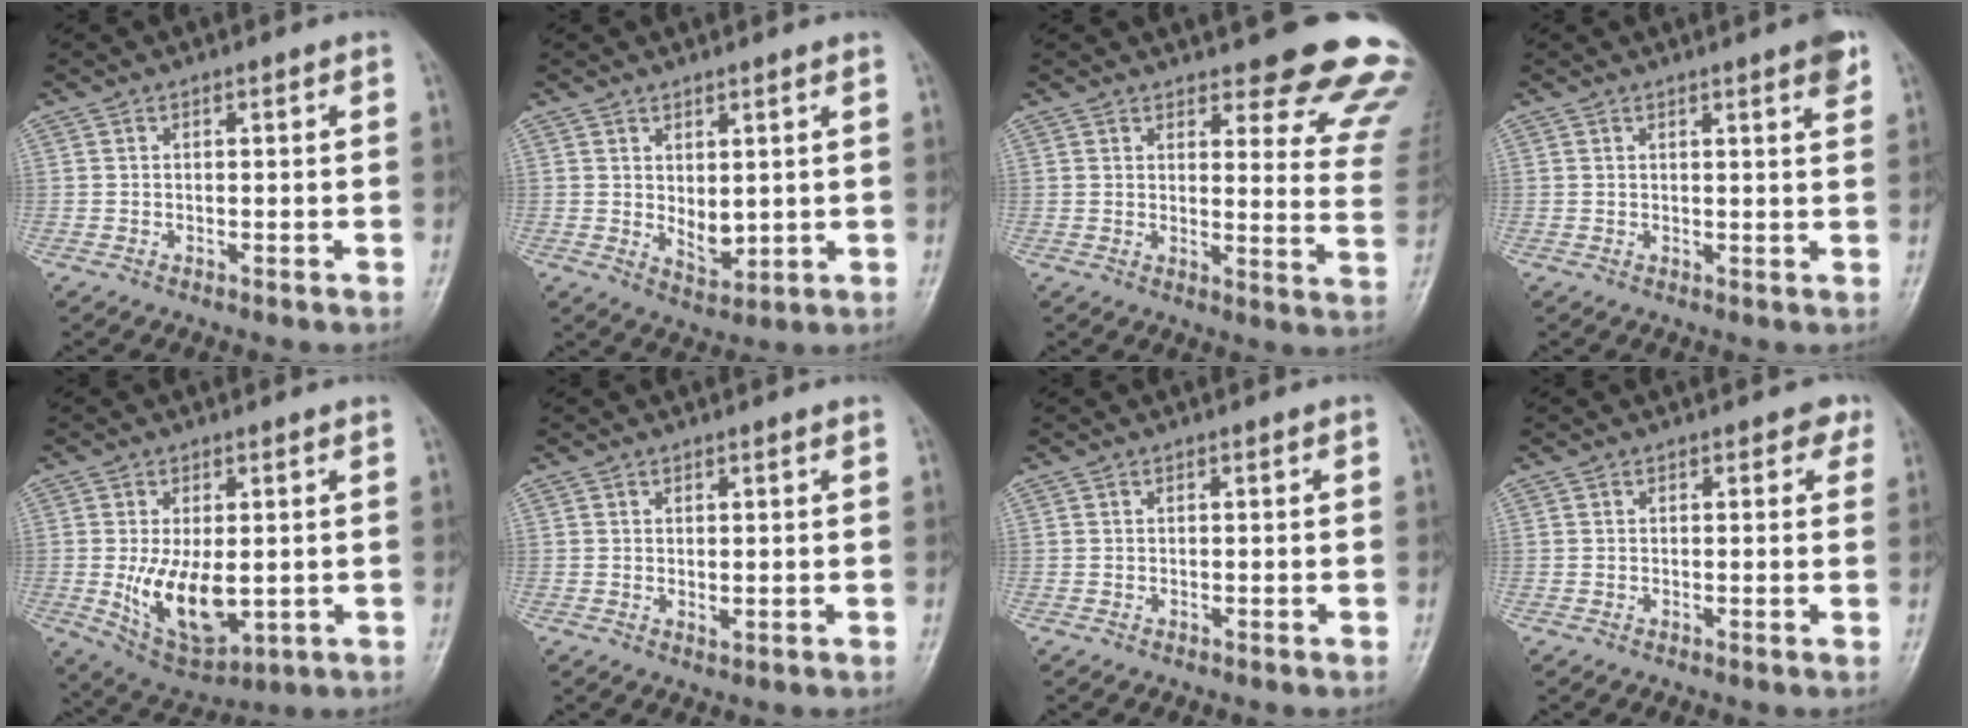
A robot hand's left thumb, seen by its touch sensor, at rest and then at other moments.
{"total": 4.5, "force": [1.0, 2.5, 3.6], "torque": [-0.050, -0.019, 0.027]}
{"total": 18.6, "force": [16.3, 4.5, 7.8], "torque": [-0.045, -0.129, 0.168]}
{"total": 3.3, "force": [2.1, 0.3, 2.6], "torque": [-0.029, -0.010, 0.025]}
{"total": 11.1, "force": [-0.9, 5.8, 9.5], "torque": [-0.148, -0.024, 0.006]}
{"total": 1.1, "force": [0.5, 0.4, 0.9], "torque": [-0.017, -0.007, 0.009]}
{"total": 0.0}
{"total": 1.9, "force": [1.2, 1.2, 0.8], "torque": [0.013, -0.002, 0.007]}